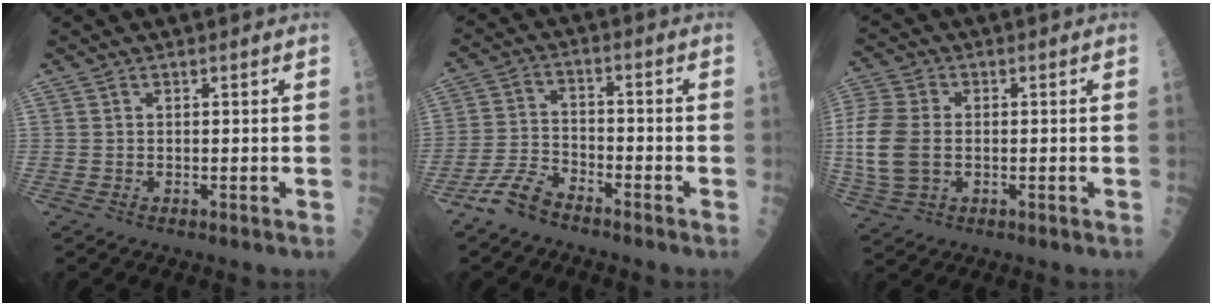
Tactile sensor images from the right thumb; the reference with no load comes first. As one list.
[{"total": 6.6, "force": [-5.2, 2.4, 3.2], "torque": [-0.068, 0.026, -0.107]}, {"total": 10.9, "force": [-0.6, 7.2, 8.1], "torque": [-0.188, 0.007, -0.013]}]